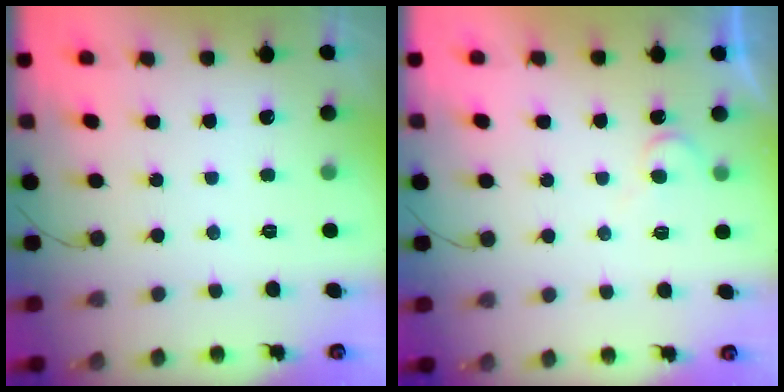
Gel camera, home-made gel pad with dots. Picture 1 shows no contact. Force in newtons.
{"total": 5.4, "press": 5.4, "slide": 0.5}